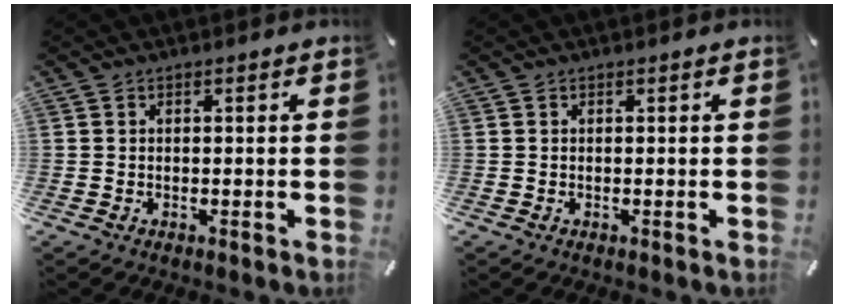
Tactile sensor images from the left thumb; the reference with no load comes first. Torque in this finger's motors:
{"motor_torque": [-0.08, -0.06, 0.01, 0.02, -0.03]}